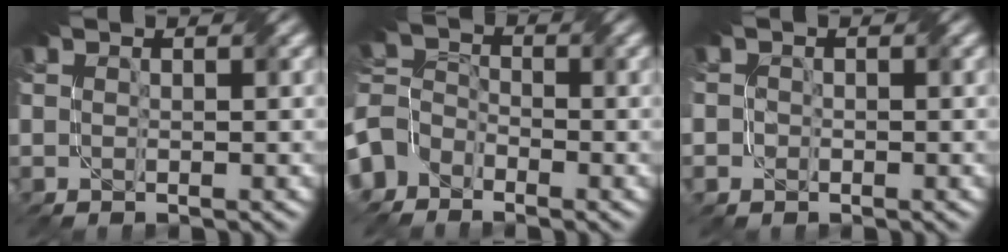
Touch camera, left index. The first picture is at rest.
{"total": 4.1, "force": [-3.0, 2.6, 0.9], "torque": [-0.019, 0.007, -0.070]}
{"total": 1.4, "force": [-0.2, 1.4, 0.2], "torque": [0.002, -0.002, -0.001]}